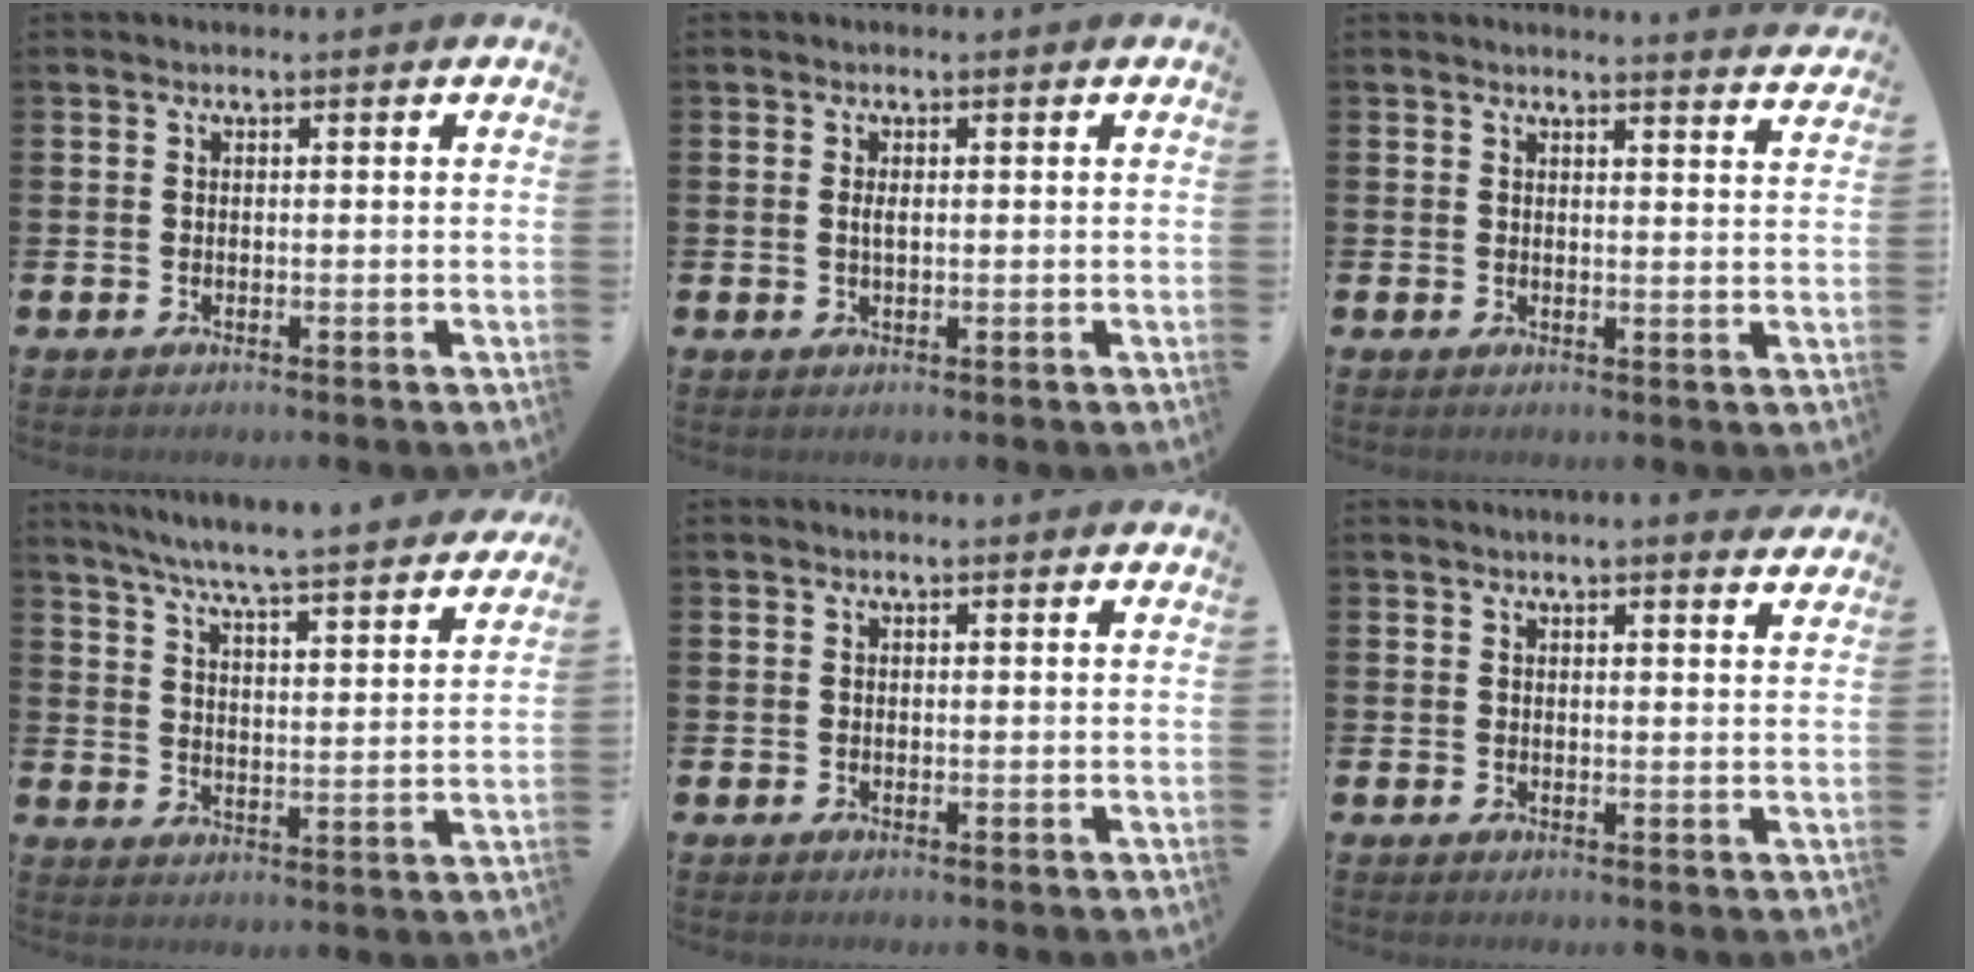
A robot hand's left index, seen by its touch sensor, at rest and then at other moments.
{"total": 1.2, "force": [0.2, 0.4, 1.0], "torque": [-0.020, 0.003, 0.002]}
{"total": 2.7, "force": [2.7, -0.3, -0.1], "torque": [0.010, -0.023, 0.046]}
{"total": 7.1, "force": [6.8, -0.3, 2.3], "torque": [-0.059, -0.056, 0.113]}
{"total": 0.0}
{"total": 1.9, "force": [1.8, -0.1, 0.1], "torque": [0.005, -0.012, 0.032]}